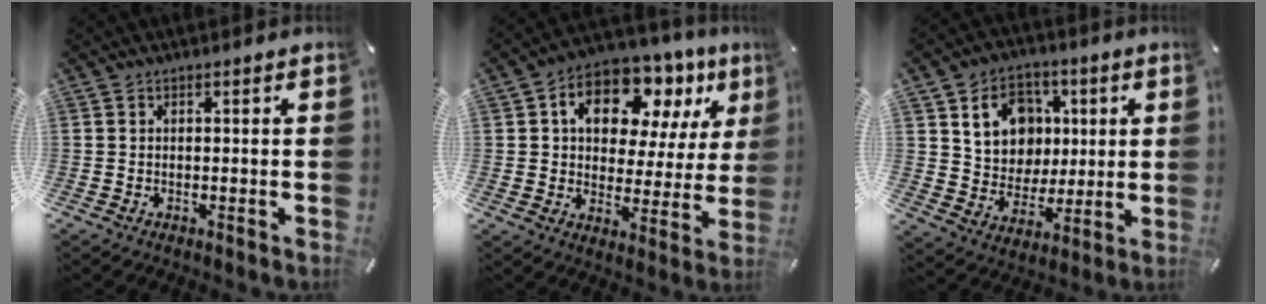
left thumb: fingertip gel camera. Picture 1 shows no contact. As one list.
[{"total": 14.1, "force": [8.0, 8.7, 7.6], "torque": [-0.129, -0.048, 0.140]}, {"total": 13.5, "force": [4.5, 11.6, 5.2], "torque": [-0.088, -0.010, 0.093]}]